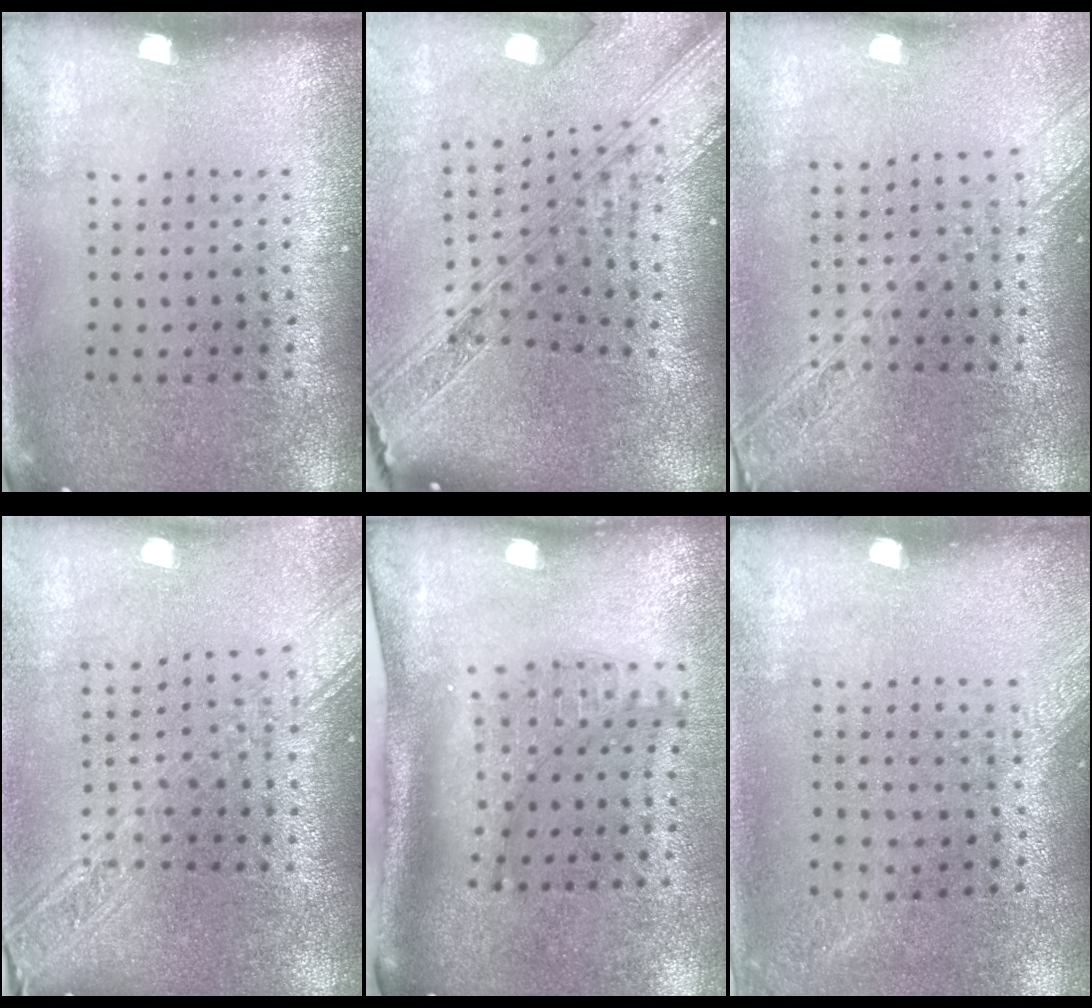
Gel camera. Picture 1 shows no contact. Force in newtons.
{"total": 4.0, "press": 2.9, "slide": 2.7}
{"total": 2.2, "press": 1.9, "slide": 1.2}
{"total": 2.7, "press": 2.2, "slide": 1.5}
{"total": 1.8, "press": 1.4, "slide": 1.1}
{"total": 1.3, "press": 1.0, "slide": 0.8}